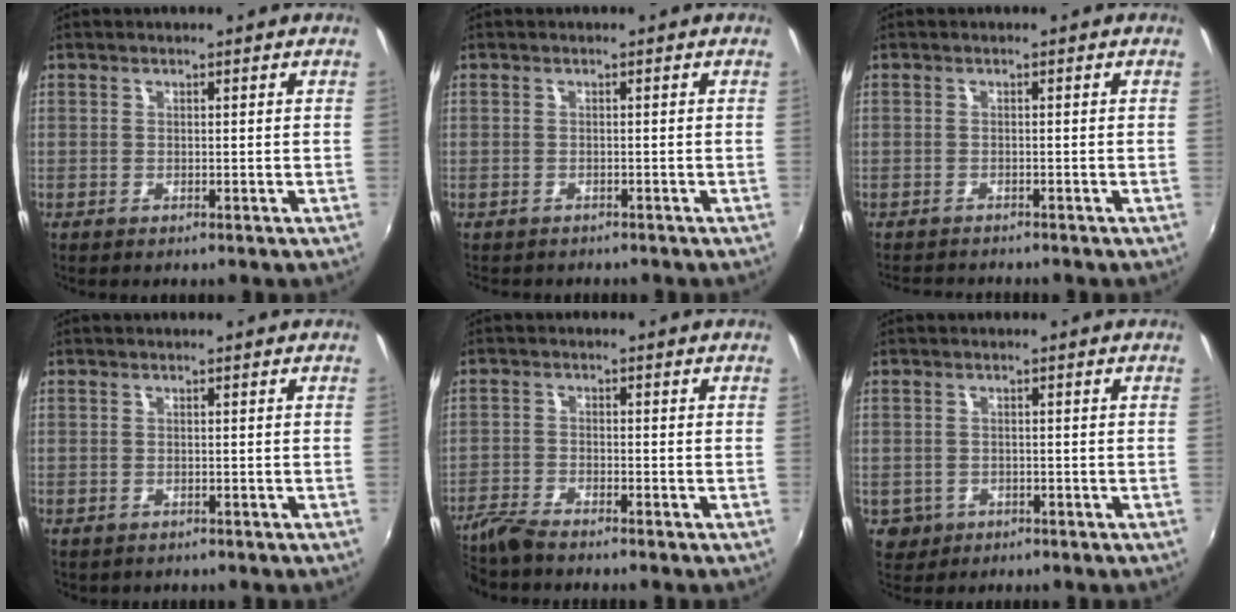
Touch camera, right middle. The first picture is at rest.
{"total": 1.3, "force": [-1.0, 0.9, -0.1], "torque": [-0.005, 0.000, -0.015]}
{"total": 3.2, "force": [-3.1, 0.4, 0.7], "torque": [-0.023, -0.018, -0.053]}
{"total": 0.7, "force": [-0.3, 0.6, 0.1], "torque": [-0.004, -0.003, -0.003]}
{"total": 4.7, "force": [-4.4, 0.4, 1.7], "torque": [-0.050, -0.013, -0.091]}
{"total": 3.8, "force": [-1.1, 3.5, 1.1], "torque": [-0.032, -0.004, -0.010]}